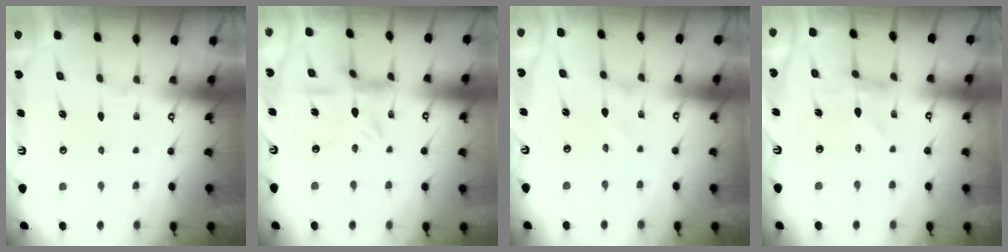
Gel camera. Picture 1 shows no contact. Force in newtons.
{"total": 8.7, "press": 8.6, "slide": 0.9}
{"total": 1.0, "press": 1.0, "slide": 0.0}
{"total": 0.0}